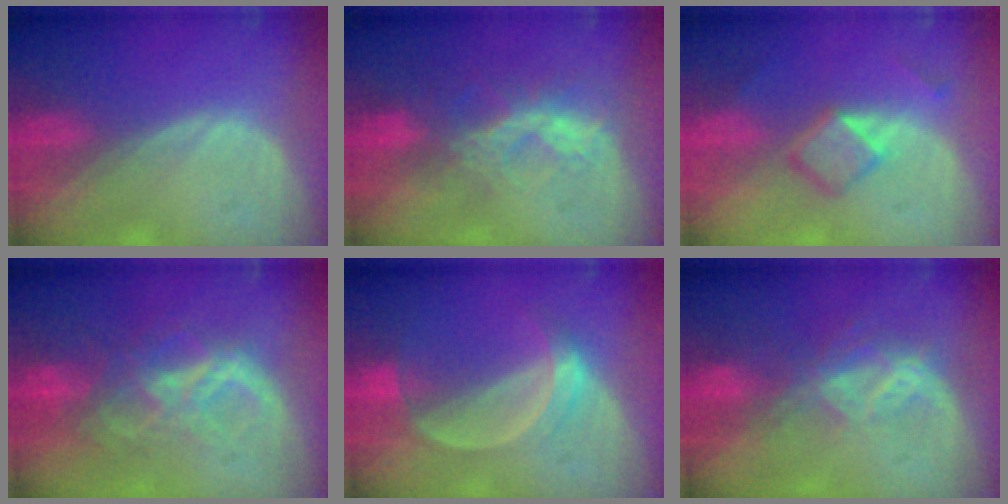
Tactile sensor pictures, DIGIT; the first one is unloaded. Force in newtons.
{"total": 6.5, "press": 5.9, "slide": 2.7}
{"total": 4.5, "press": 4.4, "slide": 0.8}
{"total": 8.7, "press": 7.5, "slide": 4.3}
{"total": 5.3, "press": 4.7, "slide": 2.3}
{"total": 6.7, "press": 5.7, "slide": 3.5}